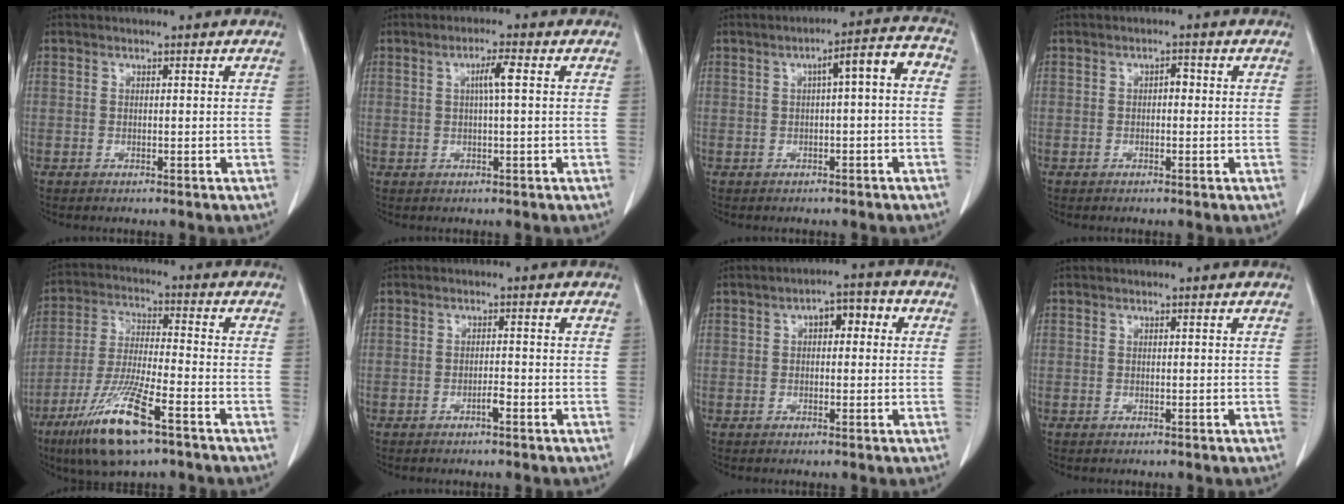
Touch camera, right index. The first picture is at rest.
{"total": 3.2, "force": [0.6, 0.0, 3.1], "torque": [-0.055, 0.003, 0.010]}
{"total": 5.6, "force": [0.2, 1.0, 5.6], "torque": [-0.075, 0.026, -0.001]}
{"total": 1.3, "force": [0.0, 0.7, 1.0], "torque": [-0.011, 0.005, -0.003]}
{"total": 13.4, "force": [-7.8, 1.5, 10.8], "torque": [-0.223, -0.033, -0.140]}
{"total": 1.3, "force": [-0.9, 0.1, 1.0], "torque": [-0.019, 0.001, -0.015]}
{"total": 4.8, "force": [0.9, 2.3, 4.1], "torque": [-0.056, 0.032, 0.009]}
{"total": 0.0}